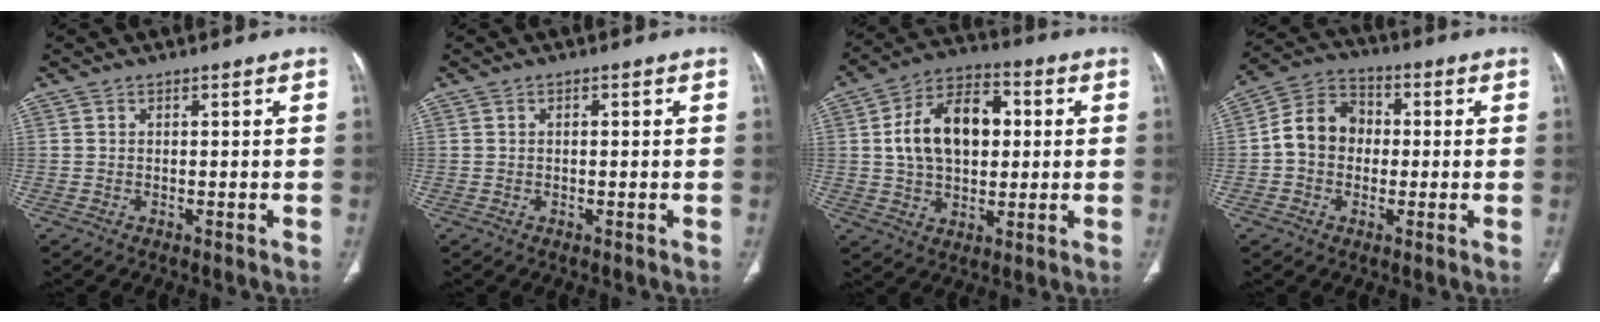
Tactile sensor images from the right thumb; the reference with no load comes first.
{"total": 0.7, "force": [0.1, 0.3, 0.7], "torque": [-0.014, 0.004, 0.004]}
{"total": 15.8, "force": [2.2, 10.2, 11.8], "torque": [-0.177, 0.018, 0.031]}
{"total": 10.1, "force": [-0.3, 8.2, 5.8], "torque": [-0.085, 0.032, -0.018]}